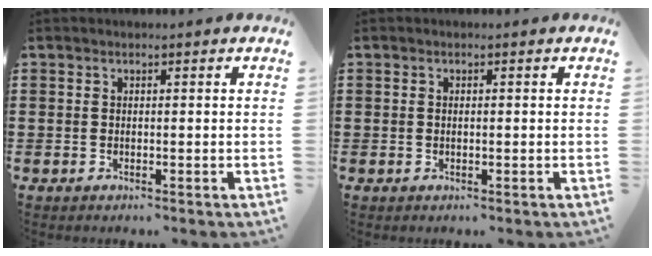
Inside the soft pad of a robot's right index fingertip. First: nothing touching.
{"total": 0.7, "force": [0.0, 0.2, 0.6], "torque": [-0.015, -0.004, 0.000]}